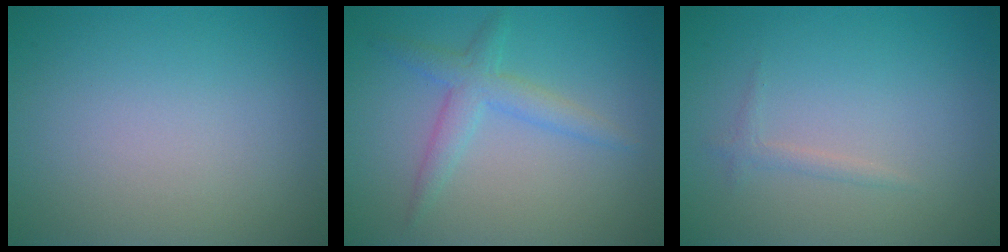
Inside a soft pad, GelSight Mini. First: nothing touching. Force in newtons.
{"total": 2.8, "press": 2.8, "slide": 0.1}
{"total": 0.8, "press": 0.8, "slide": 0.1}